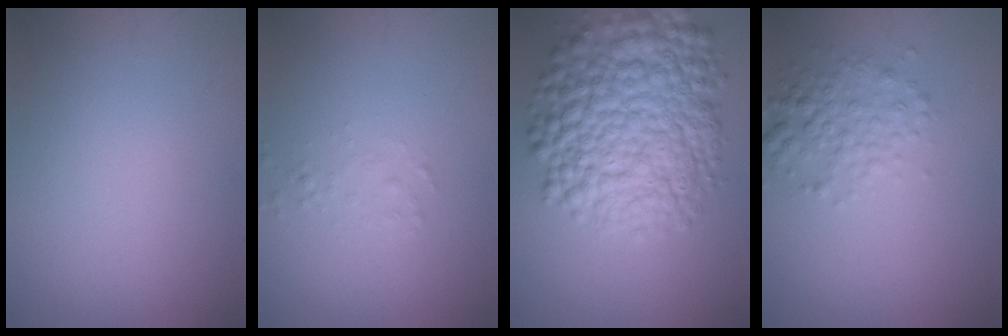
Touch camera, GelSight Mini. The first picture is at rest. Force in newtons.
{"total": 0.8, "press": 0.7, "slide": 0.1}
{"total": 11.1, "press": 11.1, "slide": 0.3}
{"total": 2.7, "press": 2.7, "slide": 0.0}